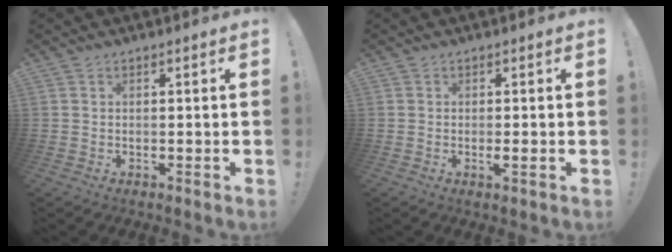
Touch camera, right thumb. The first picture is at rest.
{"total": 1.6, "force": [-0.1, 0.1, 1.6], "torque": [-0.023, -0.003, -0.004]}